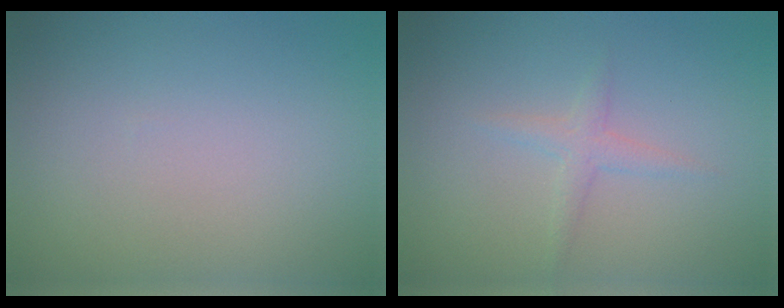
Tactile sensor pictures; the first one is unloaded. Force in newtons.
{"total": 1.4, "press": 1.4, "slide": 0.0}